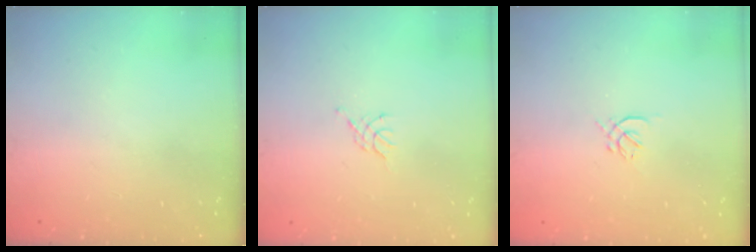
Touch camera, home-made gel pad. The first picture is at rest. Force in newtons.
{"total": 2.3, "press": 2.2, "slide": 0.5}
{"total": 1.0, "press": 0.9, "slide": 0.4}